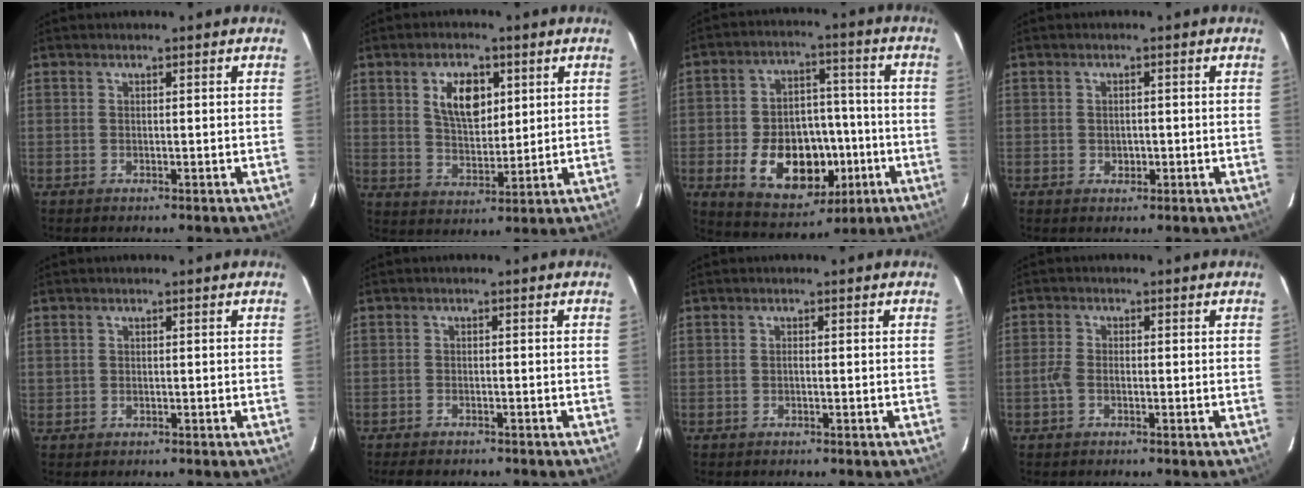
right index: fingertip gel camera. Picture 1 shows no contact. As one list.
[{"total": 8.7, "force": [3.2, 4.7, 6.6], "torque": [-0.116, 0.009, 0.063]}, {"total": 16.4, "force": [-5.1, 11.0, 11.1], "torque": [-0.223, 0.018, -0.057]}, {"total": 1.7, "force": [-0.3, 1.6, 0.7], "torque": [-0.008, 0.001, -0.002]}, {"total": 0.7, "force": [0.0, 0.7, 0.1], "torque": [0.001, 0.001, 0.001]}, {"total": 4.5, "force": [-3.9, 1.5, 1.7], "torque": [-0.042, -0.007, -0.058]}, {"total": 0.0}, {"total": 2.4, "force": [-1.0, 1.4, 1.8], "torque": [-0.043, 0.004, -0.020]}]